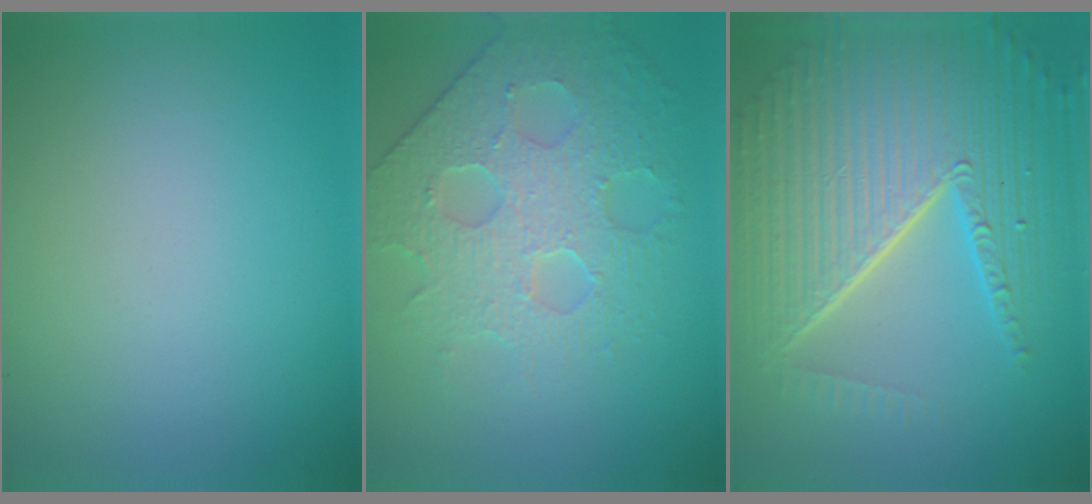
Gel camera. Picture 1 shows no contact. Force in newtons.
{"total": 4.2, "press": 4.2, "slide": 0.3}
{"total": 10.2, "press": 6.5, "slide": 7.9}